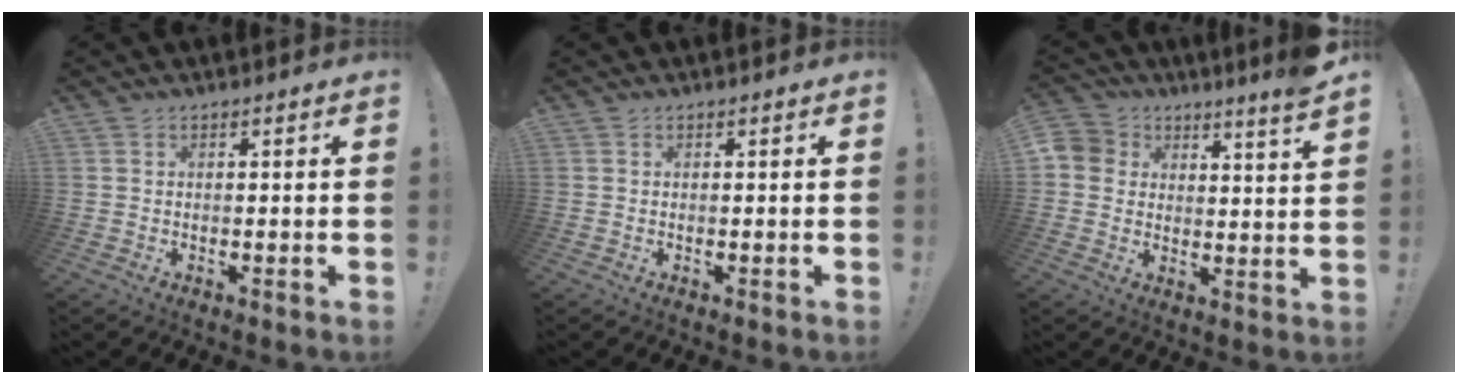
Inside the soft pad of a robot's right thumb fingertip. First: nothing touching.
{"total": 0.0}
{"total": 6.6, "force": [5.0, 3.2, 3.0], "torque": [-0.062, -0.031, 0.094]}